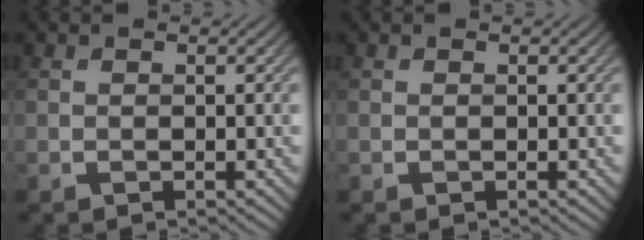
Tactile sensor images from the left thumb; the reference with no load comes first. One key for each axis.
{"total": 0.0}